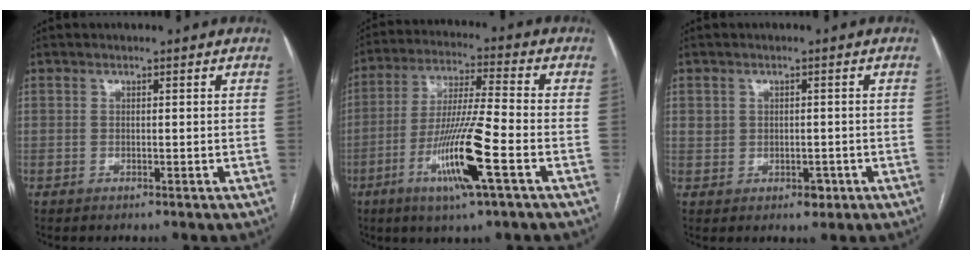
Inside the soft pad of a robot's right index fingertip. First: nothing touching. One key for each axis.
{"total": 13.2, "fx": -5.2, "fy": -0.1, "fz": 12.1, "tx": -0.240, "ty": -0.016, "tz": -0.098}
{"total": 3.1, "fx": -0.3, "fy": 2.6, "fz": 1.7, "tx": -0.027, "ty": 0.010, "tz": 0.007}